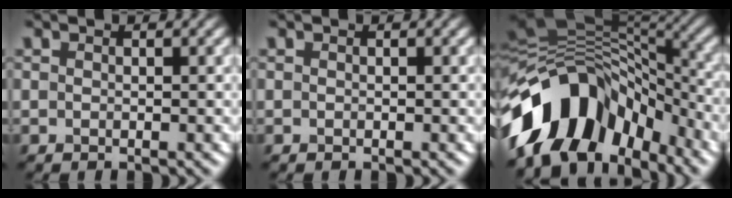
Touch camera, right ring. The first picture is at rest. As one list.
[{"total": 0.0}, {"total": 12.8, "force": [-5.5, 8.2, 8.1], "torque": [-0.140, 0.030, -0.111]}]